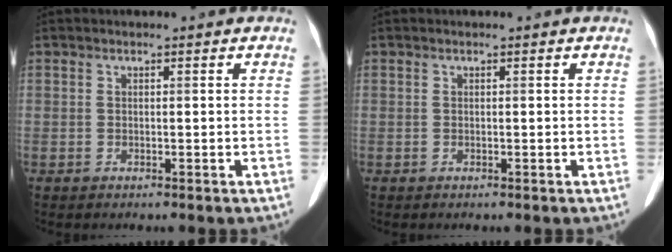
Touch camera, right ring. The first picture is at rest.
{"total": 0.0}